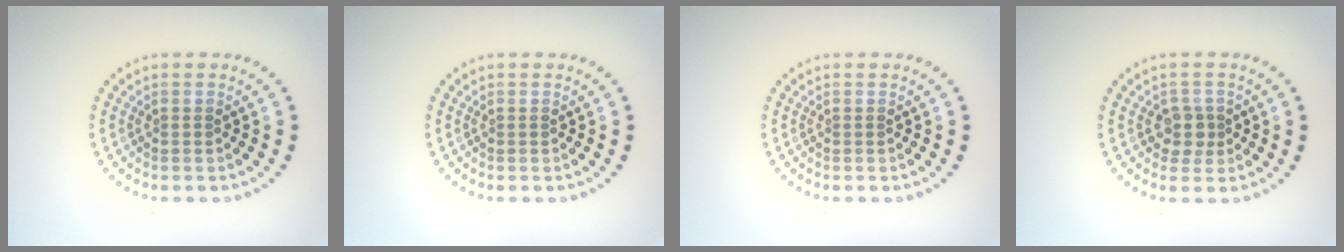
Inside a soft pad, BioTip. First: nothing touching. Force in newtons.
{"total": 0.0}
{"total": 0.0}
{"total": 2.0, "press": 1.7, "slide": 1.1}